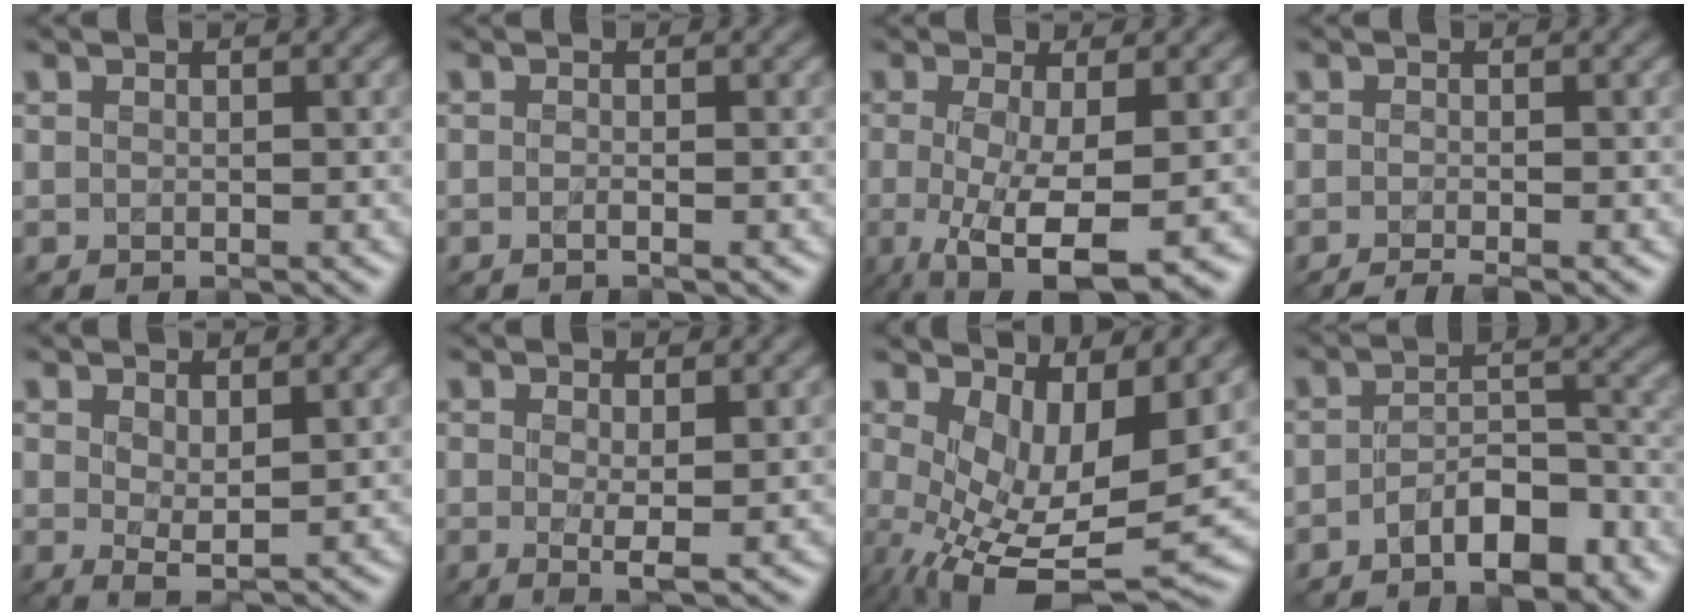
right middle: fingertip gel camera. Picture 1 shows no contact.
{"total": 0.6, "force": [-0.3, 0.0, 0.5], "torque": [-0.010, -0.006, -0.007]}
{"total": 7.9, "force": [-1.9, 2.1, 7.3], "torque": [-0.134, -0.021, -0.026]}
{"total": 1.8, "force": [-1.1, 0.2, 1.3], "torque": [-0.015, -0.006, -0.025]}
{"total": 2.0, "force": [0.9, 0.5, 1.7], "torque": [-0.034, -0.009, 0.019]}
{"total": 2.2, "force": [0.1, 0.2, 2.2], "torque": [-0.041, -0.010, 0.005]}
{"total": 9.6, "force": [0.2, 4.2, 8.7], "torque": [-0.168, -0.034, 0.021]}
{"total": 6.1, "force": [-3.7, 2.6, 4.1], "torque": [-0.062, 0.006, -0.061]}